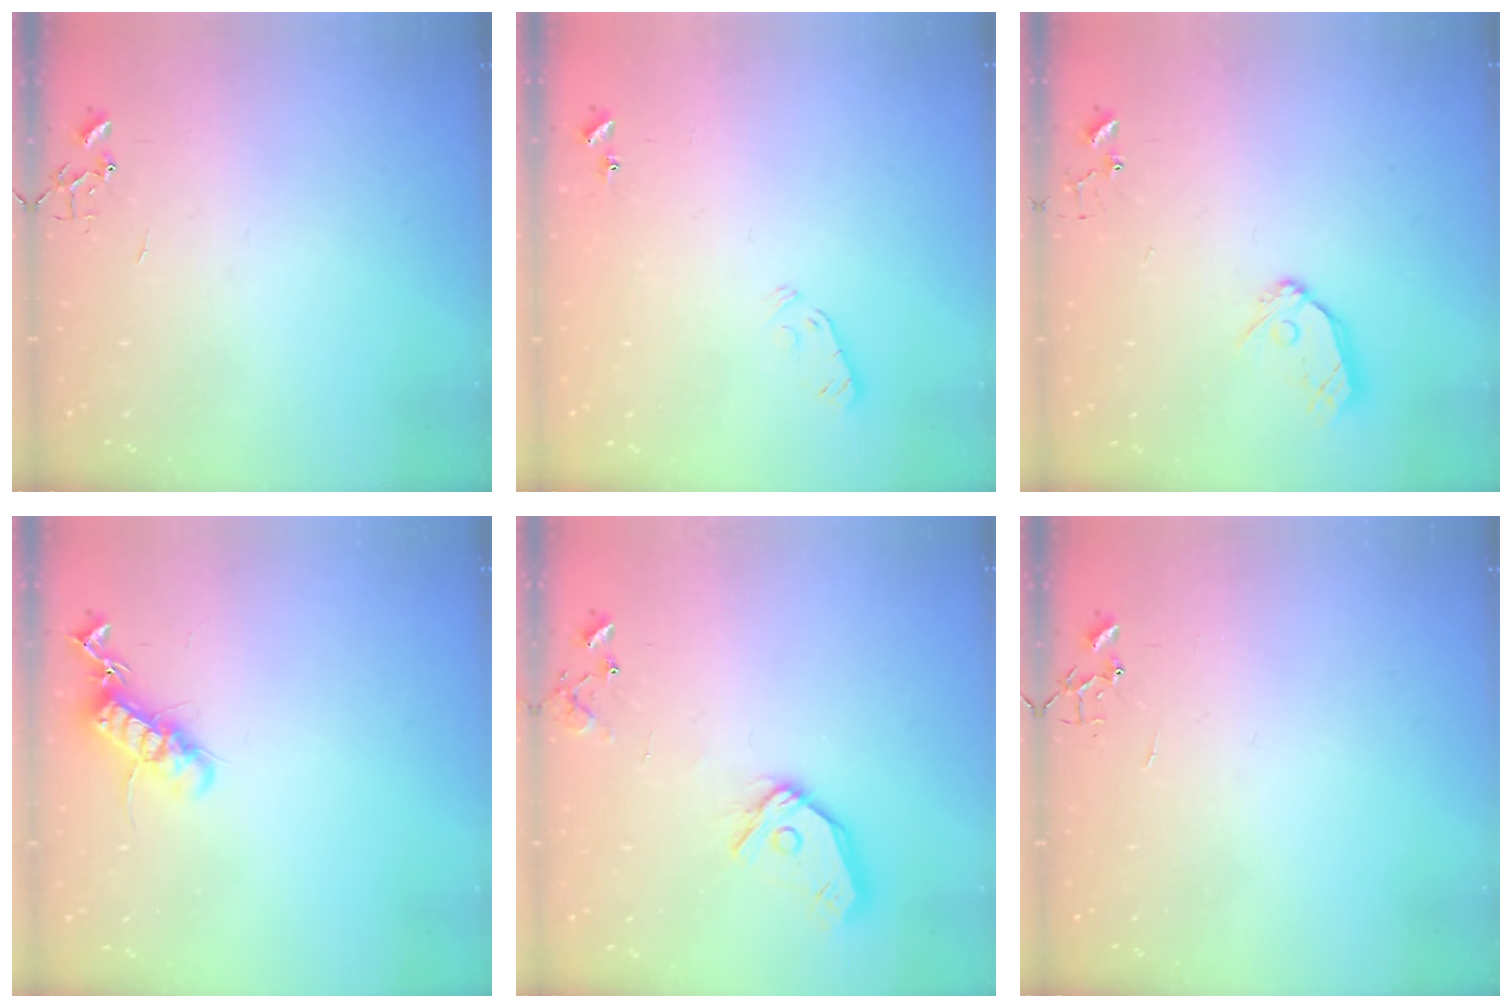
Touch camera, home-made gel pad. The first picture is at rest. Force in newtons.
{"total": 3.9, "press": 3.8, "slide": 0.7}
{"total": 9.5, "press": 9.5, "slide": 0.9}
{"total": 12.9, "press": 12.9, "slide": 0.3}
{"total": 13.4, "press": 13.2, "slide": 1.8}
{"total": 0.0}